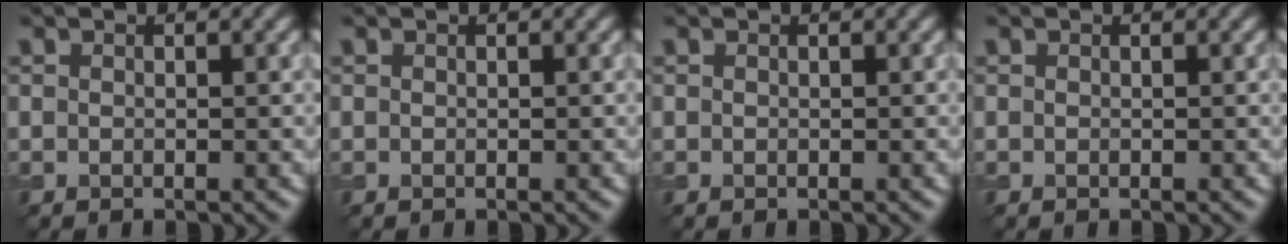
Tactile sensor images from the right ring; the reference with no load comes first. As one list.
[{"total": 0.0}, {"total": 0.0}, {"total": 0.0}]